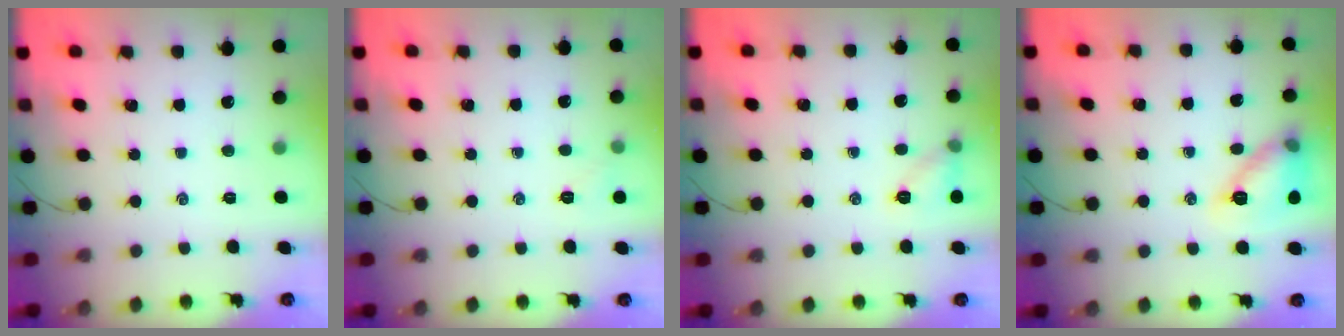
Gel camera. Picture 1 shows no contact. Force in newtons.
{"total": 3.7, "press": 3.6, "slide": 1.0}
{"total": 6.5, "press": 6.5, "slide": 0.8}
{"total": 12.0, "press": 12.0, "slide": 0.5}